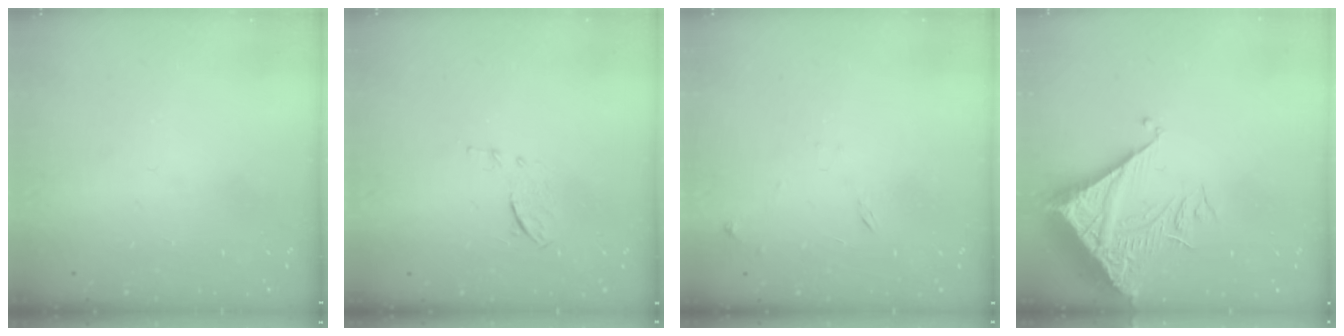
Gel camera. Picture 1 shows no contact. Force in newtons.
{"total": 6.2, "press": 6.1, "slide": 1.0}
{"total": 6.7, "press": 6.7, "slide": 0.6}
{"total": 8.4, "press": 8.4, "slide": 1.0}